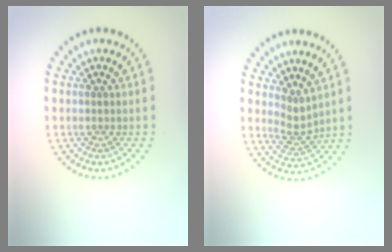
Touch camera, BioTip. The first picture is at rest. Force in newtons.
{"total": 2.1, "press": 1.4, "slide": 1.5}